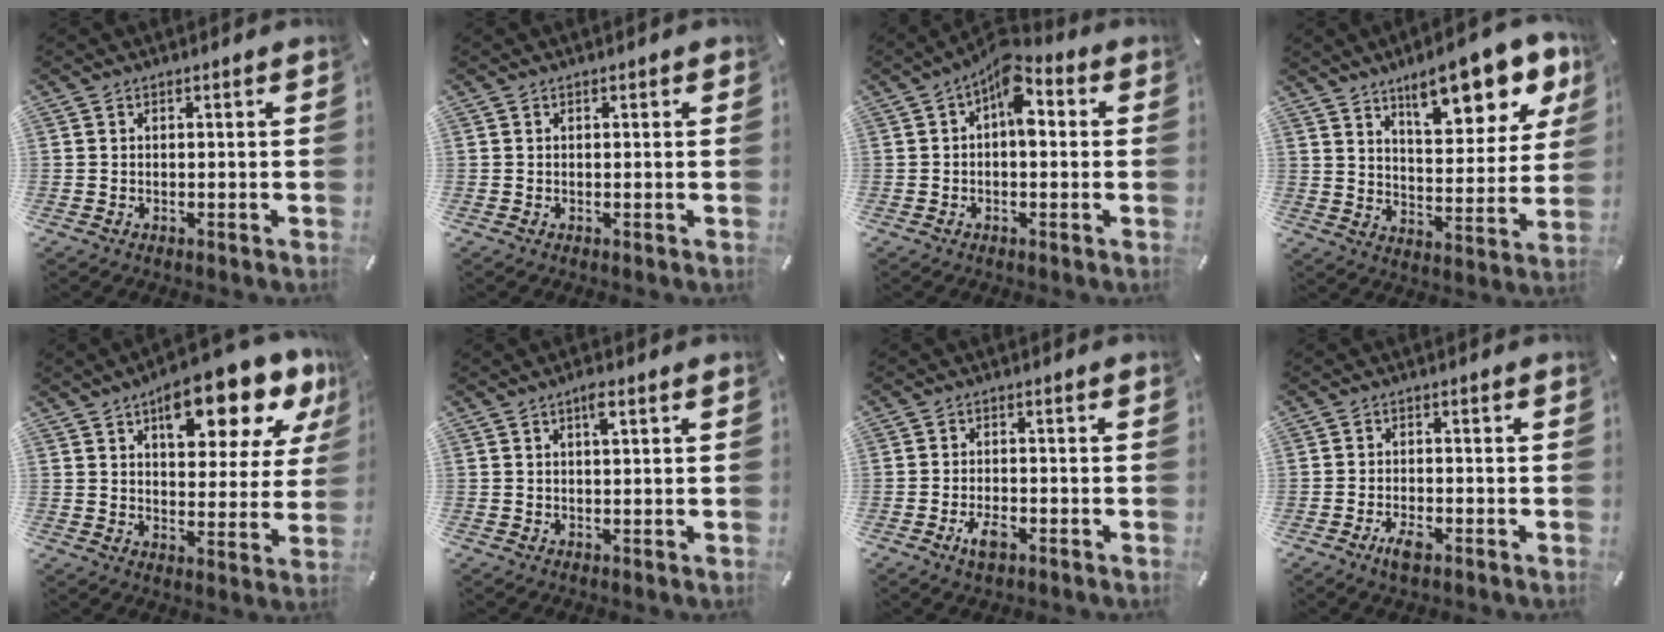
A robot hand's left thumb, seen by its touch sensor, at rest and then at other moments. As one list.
[{"total": 0.0}, {"total": 8.1, "force": [2.2, 4.4, 6.4], "torque": [-0.093, -0.014, 0.034]}, {"total": 15.8, "force": [10.9, 5.8, 9.8], "torque": [-0.131, -0.068, 0.180]}, {"total": 17.5, "force": [10.5, 7.8, 11.6], "torque": [-0.136, -0.066, 0.168]}, {"total": 2.6, "force": [1.1, 0.7, 2.2], "torque": [-0.039, 0.002, 0.015]}, {"total": 4.2, "force": [-2.2, 2.1, 2.9], "torque": [-0.065, 0.003, -0.042]}, {"total": 3.6, "force": [-2.3, 1.5, 2.4], "torque": [-0.049, 0.006, -0.043]}]